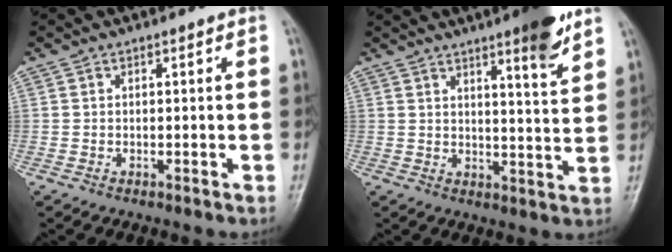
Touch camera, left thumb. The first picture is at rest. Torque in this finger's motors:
{"motor_torque": [2.32, 1.14, 1.62, -1.15, 0.21]}